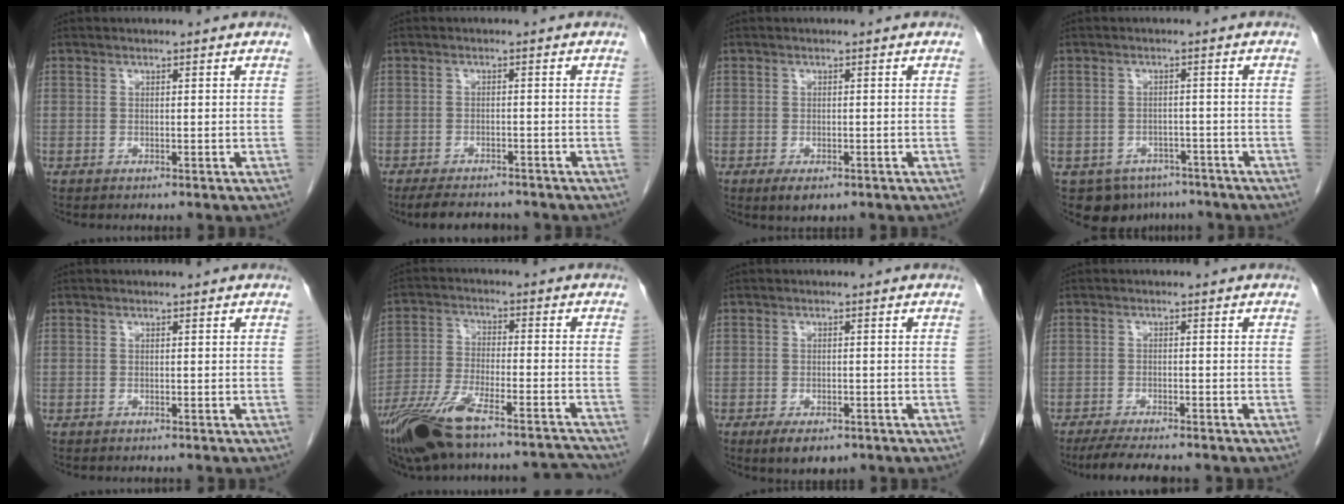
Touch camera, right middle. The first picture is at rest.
{"total": 7.4, "force": [-6.5, 2.2, 2.7], "torque": [-0.042, -0.008, -0.094]}
{"total": 2.5, "force": [-1.4, 1.1, 1.7], "torque": [-0.031, -0.005, -0.015]}
{"total": 7.3, "force": [-5.4, 4.8, 1.3], "torque": [-0.016, 0.002, -0.069]}
{"total": 0.0}
{"total": 16.2, "force": [-13.7, 2.3, 8.5], "torque": [-0.158, -0.001, -0.236]}
{"total": 4.5, "force": [-2.9, 2.0, 2.6], "torque": [-0.044, -0.007, -0.040]}
{"total": 7.5, "force": [-6.5, 1.0, 3.7], "torque": [-0.058, -0.017, -0.103]}